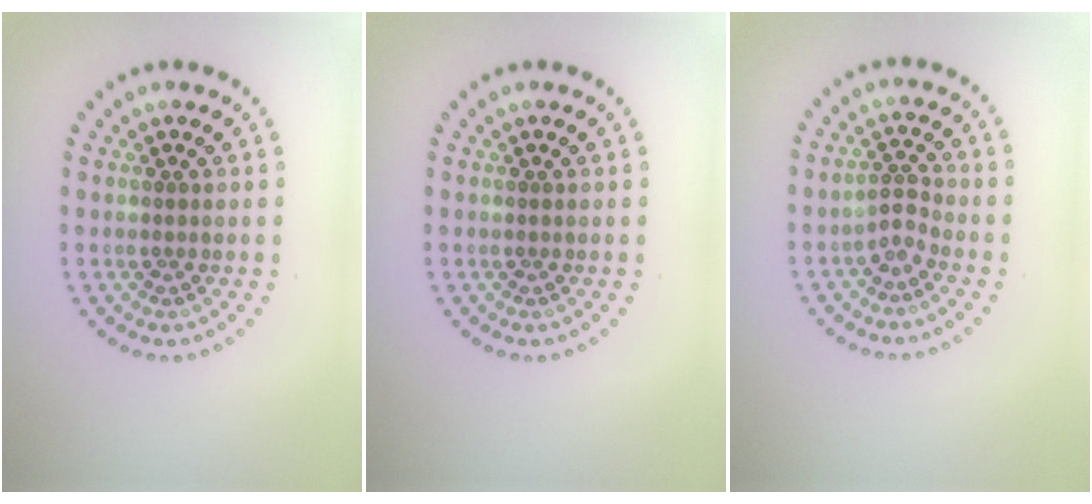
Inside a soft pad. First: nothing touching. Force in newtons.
{"total": 0.0}
{"total": 1.6, "press": 1.0, "slide": 1.2}